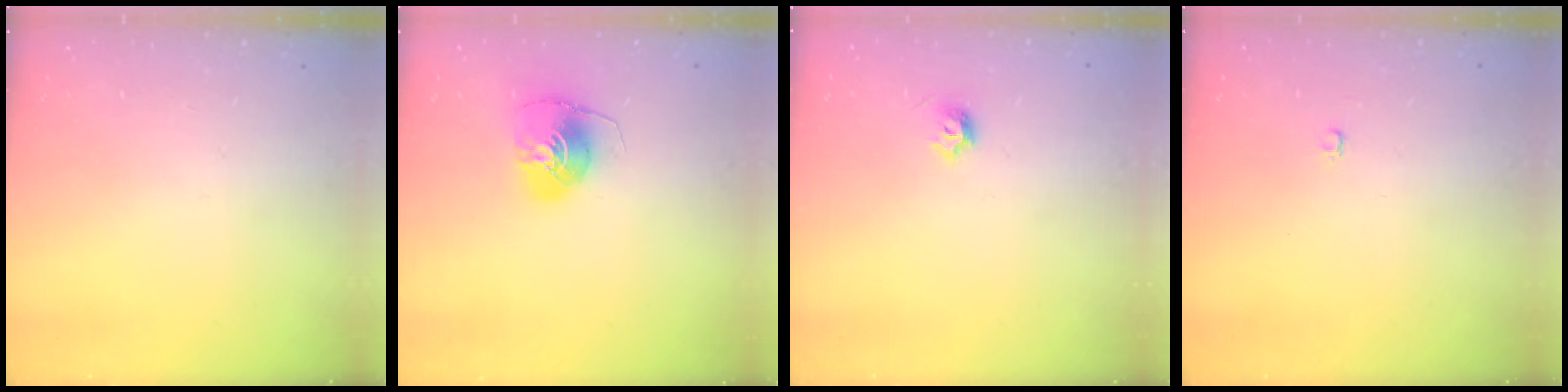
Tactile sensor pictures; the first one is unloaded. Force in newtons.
{"total": 8.8, "press": 8.8, "slide": 0.1}
{"total": 4.5, "press": 4.3, "slide": 1.0}
{"total": 2.4, "press": 2.4, "slide": 0.2}